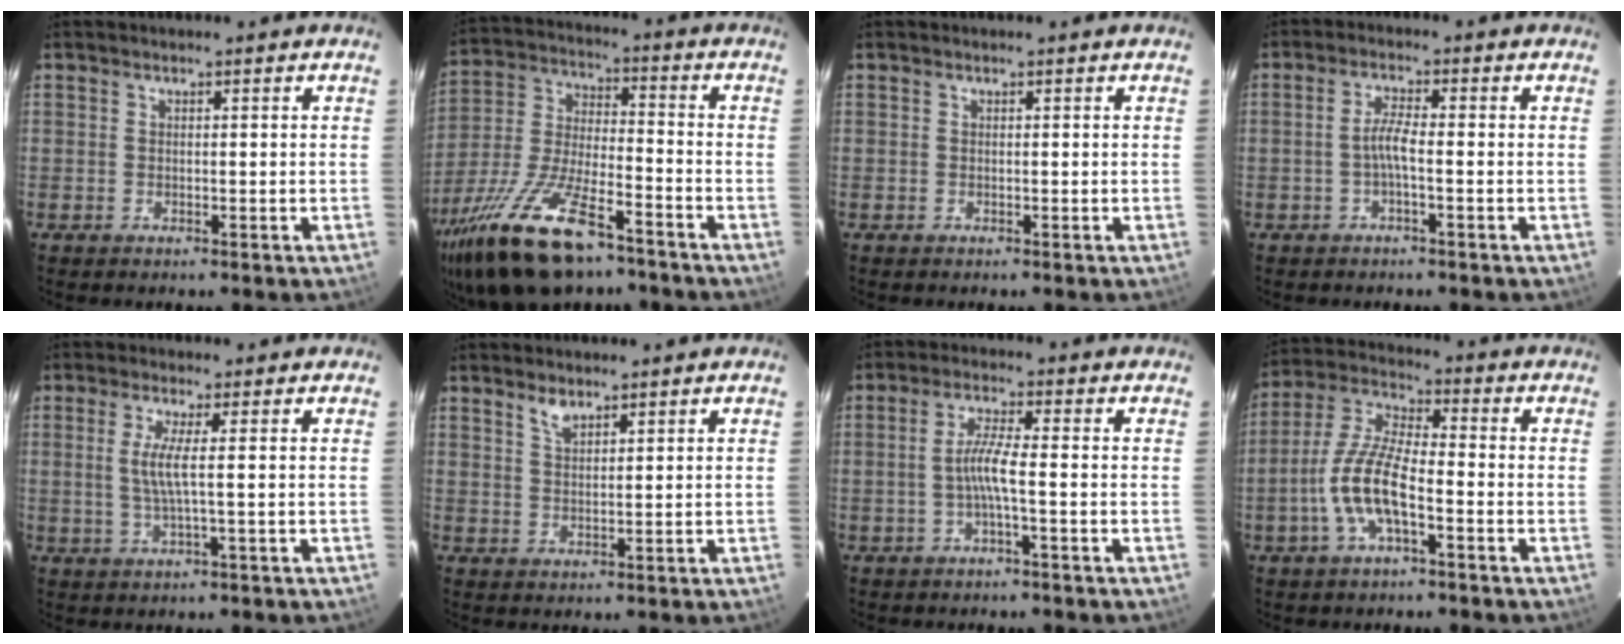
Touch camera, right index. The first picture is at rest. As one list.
[{"total": 21.9, "force": [-14.6, 7.6, 14.4], "torque": [-0.303, -0.033, -0.263]}, {"total": 0.0}, {"total": 3.0, "force": [-1.0, 0.1, 2.8], "torque": [-0.060, 0.006, -0.021]}, {"total": 4.2, "force": [0.3, -0.4, 4.2], "torque": [-0.084, -0.004, 0.006]}, {"total": 2.6, "force": [2.0, 0.9, 1.4], "torque": [-0.026, 0.002, 0.037]}, {"total": 4.2, "force": [-1.3, -0.3, 4.0], "torque": [-0.085, 0.005, -0.024]}, {"total": 10.6, "force": [-3.9, 3.1, 9.4], "torque": [-0.205, 0.004, -0.076]}]